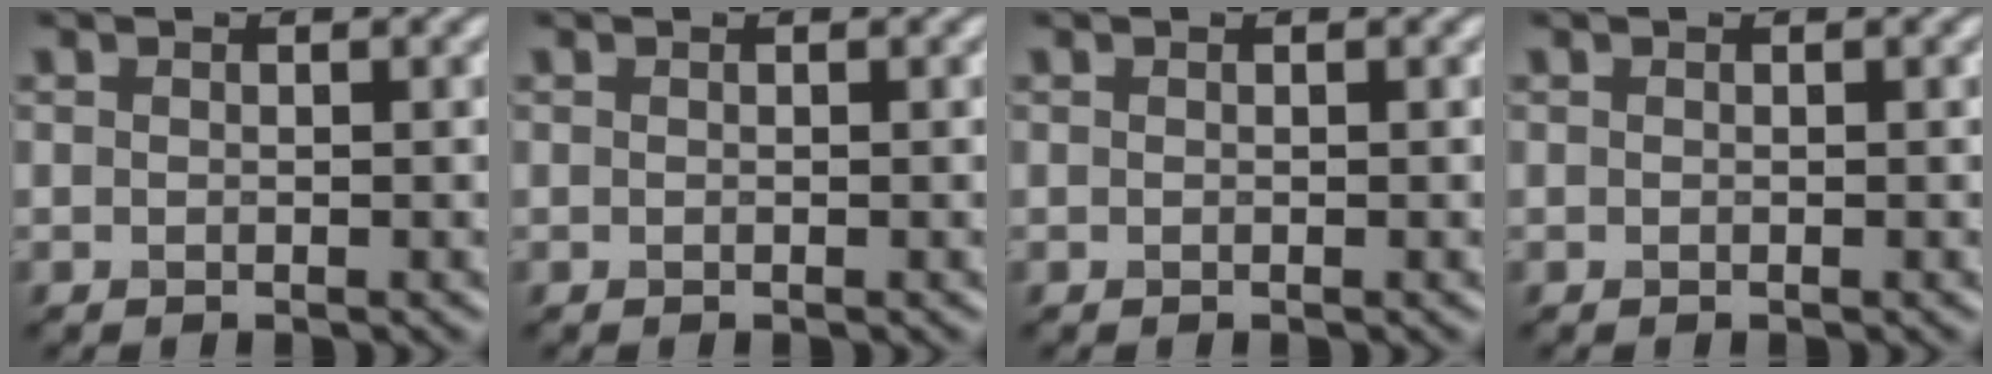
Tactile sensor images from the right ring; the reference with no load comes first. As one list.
[{"total": 0.0}, {"total": 0.0}, {"total": 0.0}]